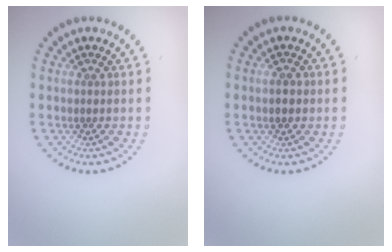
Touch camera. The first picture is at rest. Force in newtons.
{"total": 1.7, "press": 1.7, "slide": 0.2}